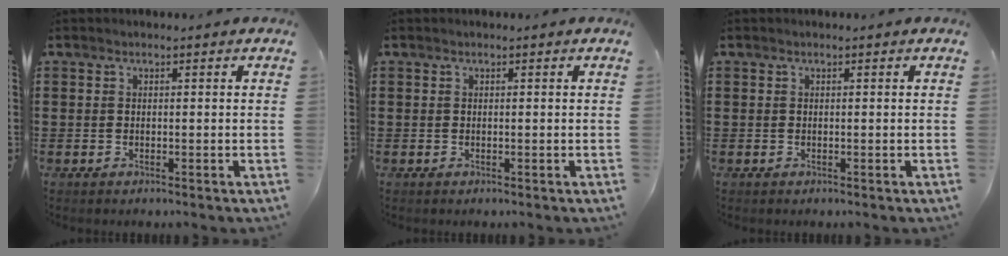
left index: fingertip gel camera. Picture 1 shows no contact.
{"total": 0.0}
{"total": 0.0}